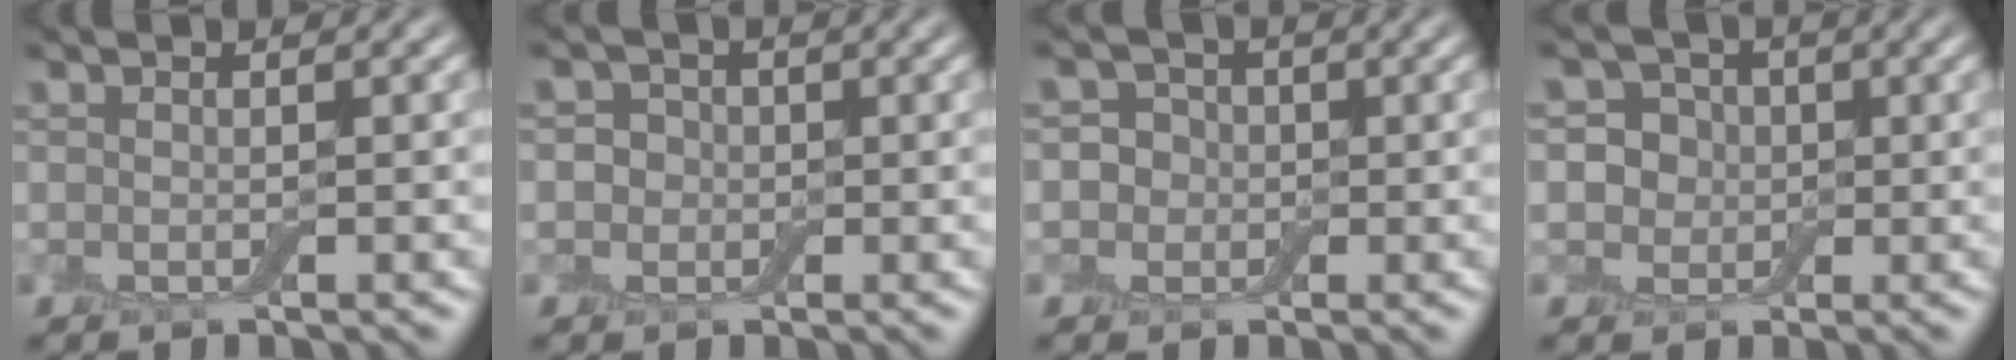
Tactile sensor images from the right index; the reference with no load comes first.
{"total": 3.0, "force": [0.5, 2.8, 1.0], "torque": [0.011, 0.017, -0.019]}
{"total": 3.7, "force": [0.3, 3.5, 1.1], "torque": [0.017, 0.023, -0.028]}
{"total": 4.5, "force": [1.0, 4.1, 1.6], "torque": [-0.010, 0.019, -0.008]}